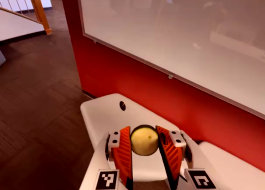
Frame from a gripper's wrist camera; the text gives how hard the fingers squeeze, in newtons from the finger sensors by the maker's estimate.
{"total": 10.7, "left": 11.3, "right": 10.0}